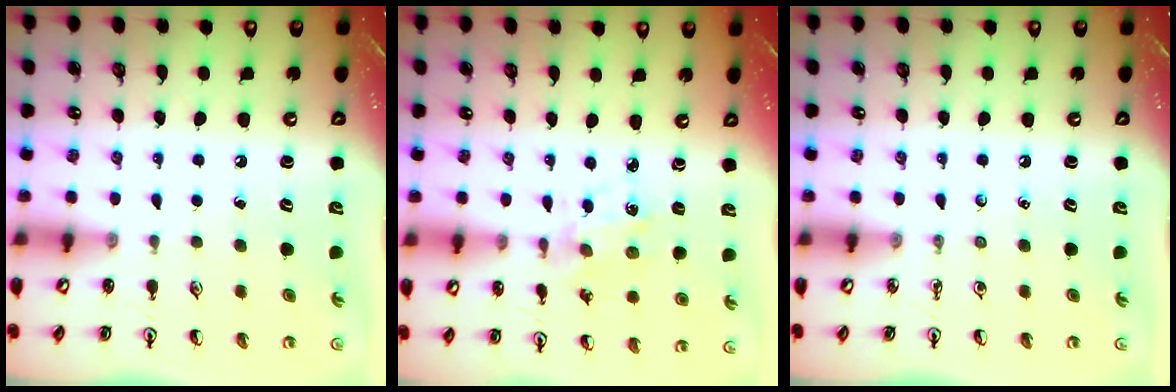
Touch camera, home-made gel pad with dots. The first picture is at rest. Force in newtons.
{"total": 1.6, "press": 1.6, "slide": 0.2}
{"total": 0.0}